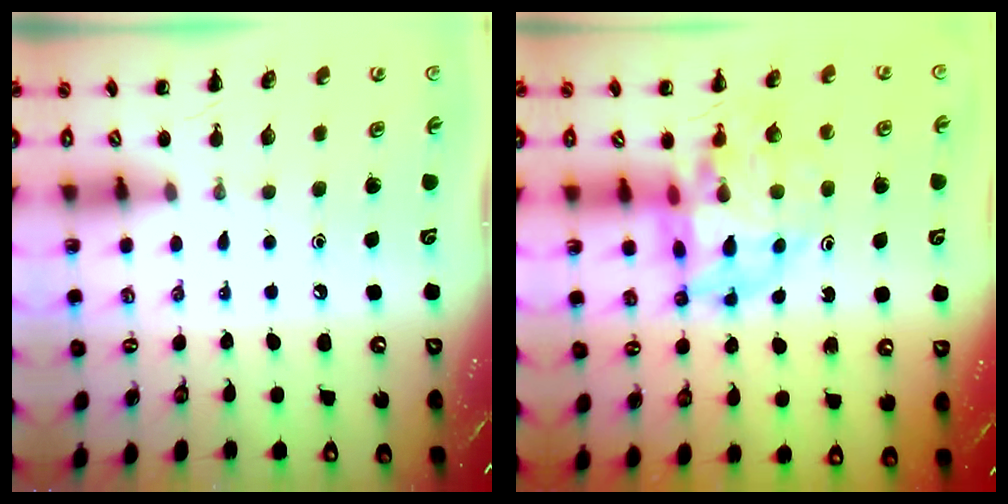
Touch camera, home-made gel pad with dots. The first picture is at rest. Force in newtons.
{"total": 12.7, "press": 12.3, "slide": 3.3}